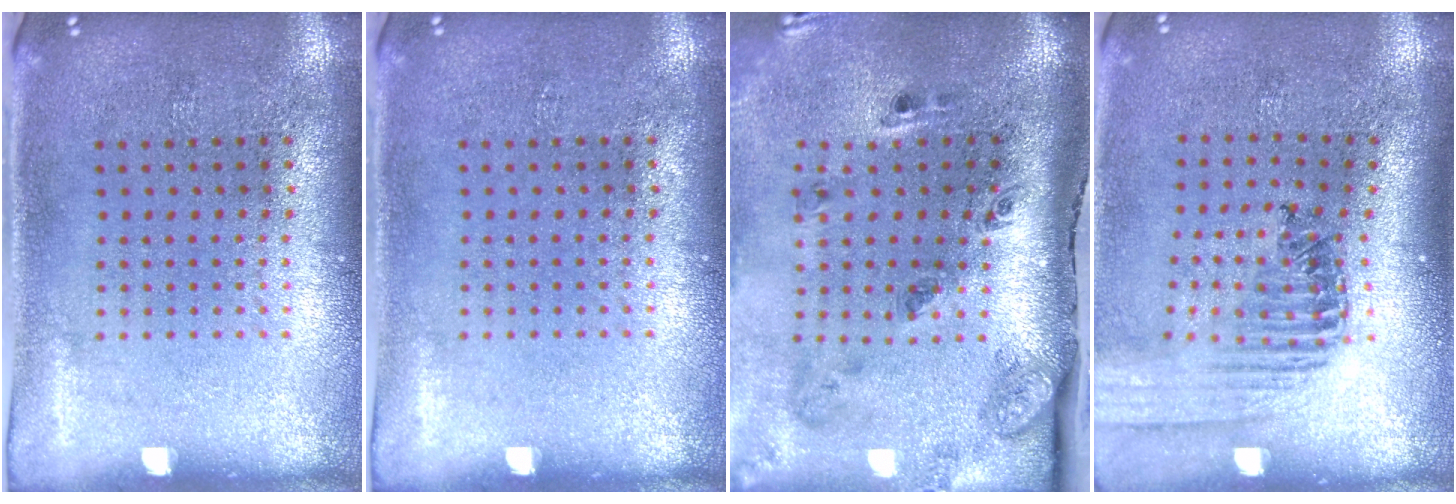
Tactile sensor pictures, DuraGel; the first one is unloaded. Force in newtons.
{"total": 0.0}
{"total": 3.4, "press": 2.1, "slide": 2.6}
{"total": 1.3, "press": 1.3, "slide": 0.1}